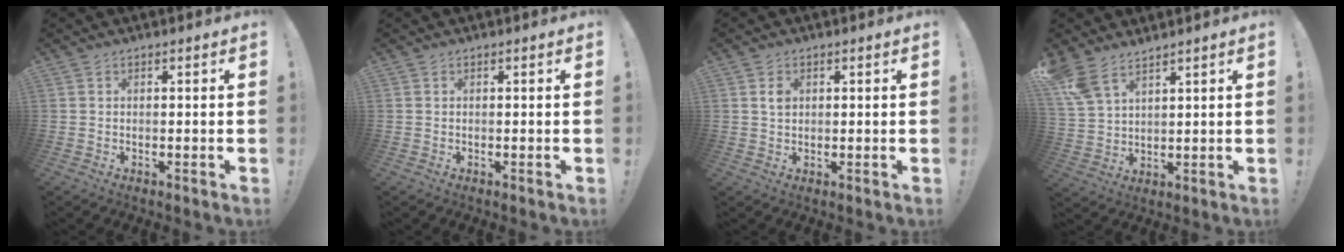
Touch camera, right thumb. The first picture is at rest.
{"total": 0.0}
{"total": 2.3, "force": [0.7, 1.6, 1.5], "torque": [-0.018, -0.002, 0.009]}
{"total": 7.8, "force": [6.2, 3.3, 3.5], "torque": [-0.070, -0.029, 0.124]}